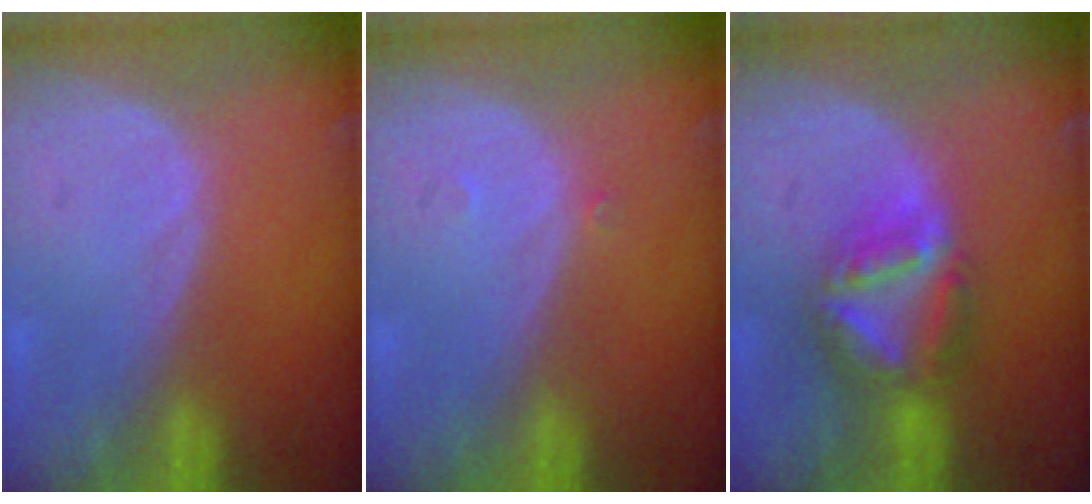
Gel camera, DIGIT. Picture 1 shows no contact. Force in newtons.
{"total": 0.7, "press": 0.5, "slide": 0.5}
{"total": 7.8, "press": 6.7, "slide": 4.0}